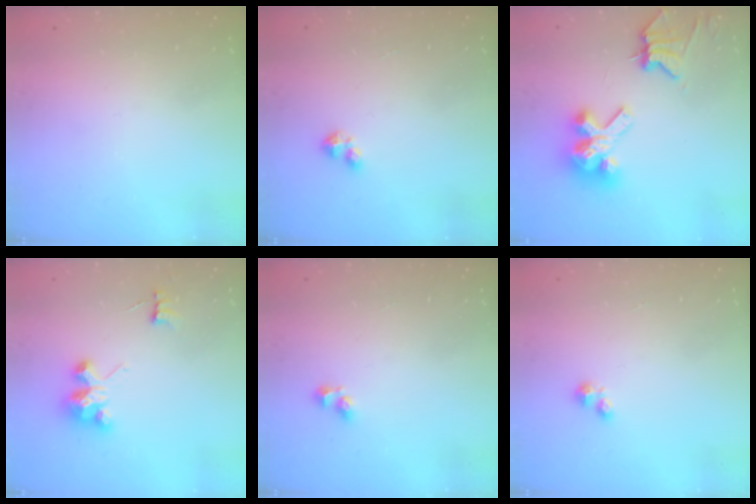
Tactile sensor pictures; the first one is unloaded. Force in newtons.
{"total": 2.4, "press": 2.4, "slide": 0.4}
{"total": 10.4, "press": 10.3, "slide": 1.0}
{"total": 3.6, "press": 3.6, "slide": 0.0}
{"total": 4.6, "press": 4.3, "slide": 1.8}
{"total": 1.9, "press": 1.8, "slide": 0.2}